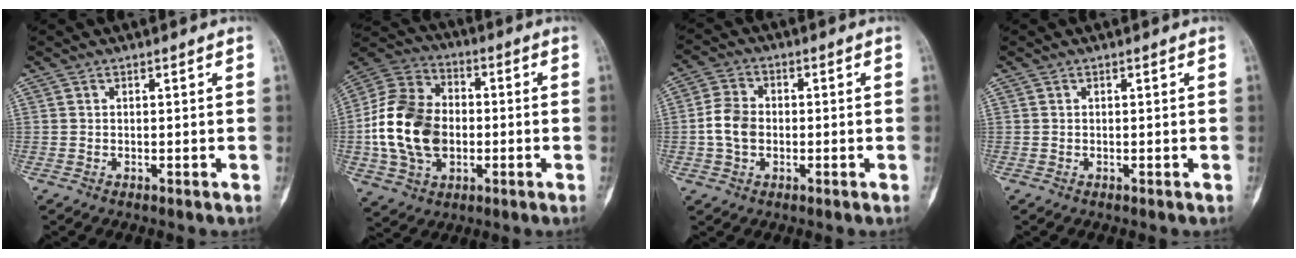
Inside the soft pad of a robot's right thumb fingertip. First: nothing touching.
{"total": 18.5, "force": [-1.9, 13.4, 12.6], "torque": [-0.226, 0.021, -0.034]}
{"total": 6.4, "force": [-0.8, 4.9, 4.1], "torque": [-0.074, 0.016, -0.021]}
{"total": 0.0}